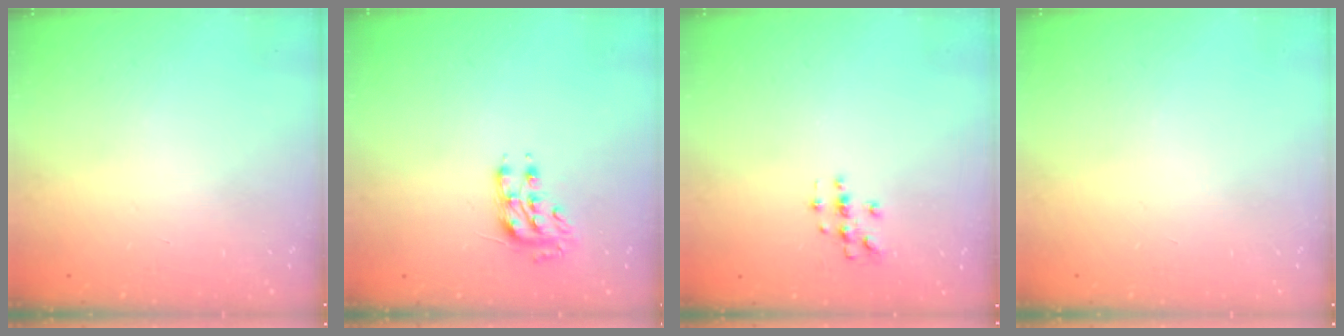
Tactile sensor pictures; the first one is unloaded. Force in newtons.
{"total": 8.1, "press": 8.0, "slide": 1.0}
{"total": 3.0, "press": 3.0, "slide": 0.3}
{"total": 0.0}